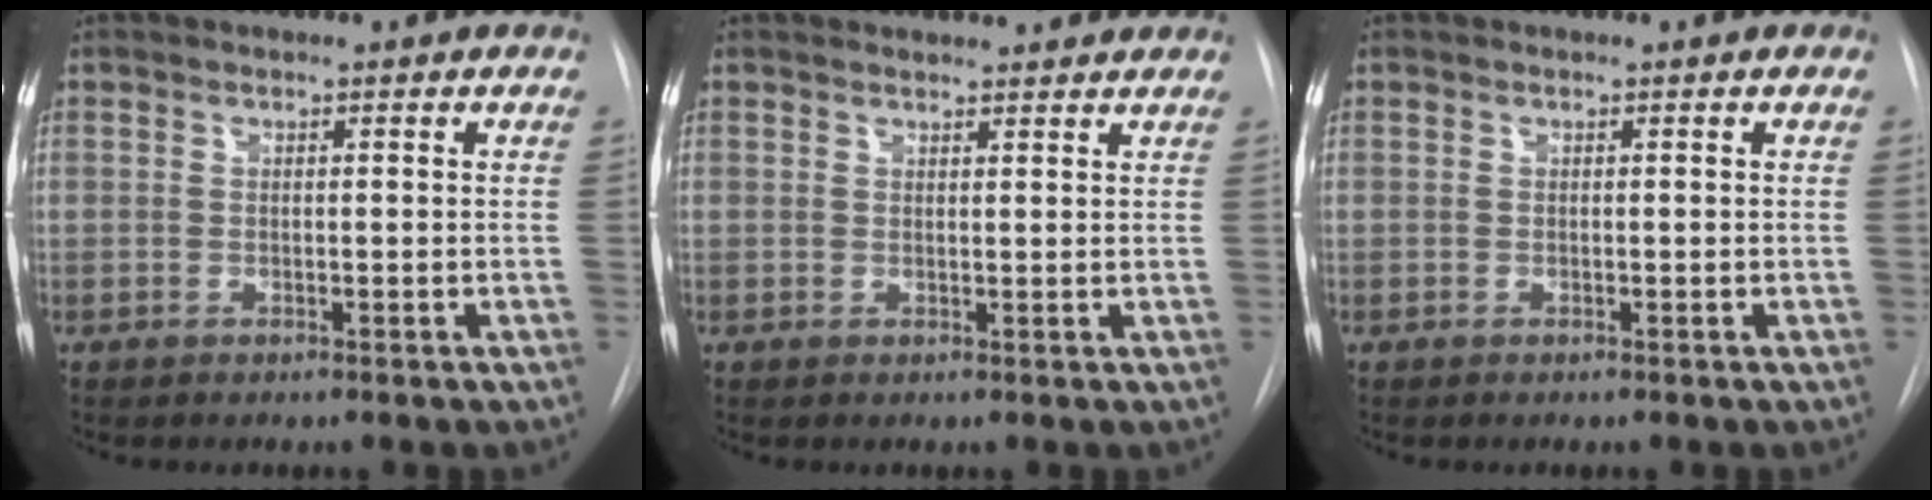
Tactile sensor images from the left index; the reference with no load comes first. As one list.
[{"total": 3.9, "force": [3.7, 0.8, 0.7], "torque": [-0.005, 0.012, 0.034]}, {"total": 0.0}]